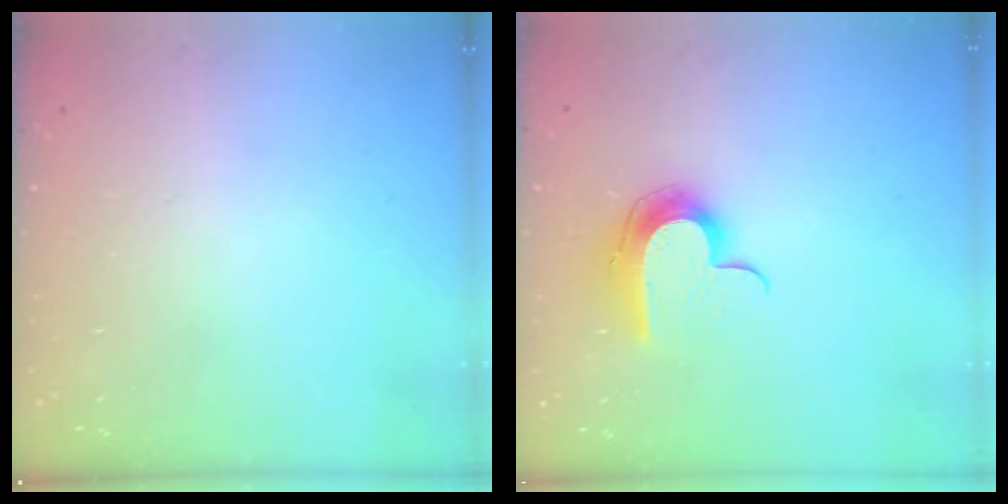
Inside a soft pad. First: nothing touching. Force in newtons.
{"total": 11.6, "press": 11.6, "slide": 0.8}